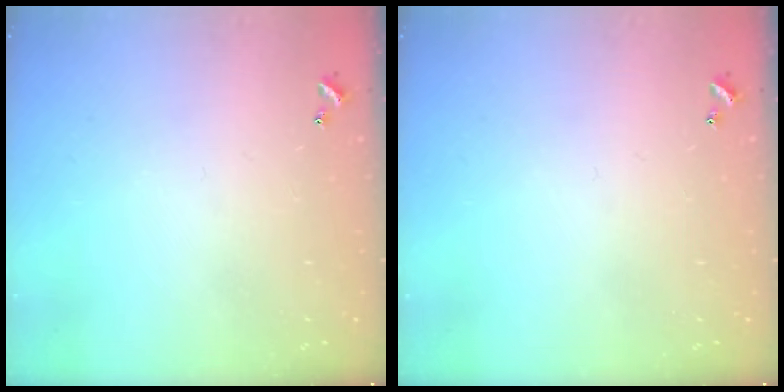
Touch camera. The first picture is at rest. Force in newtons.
{"total": 0.0}